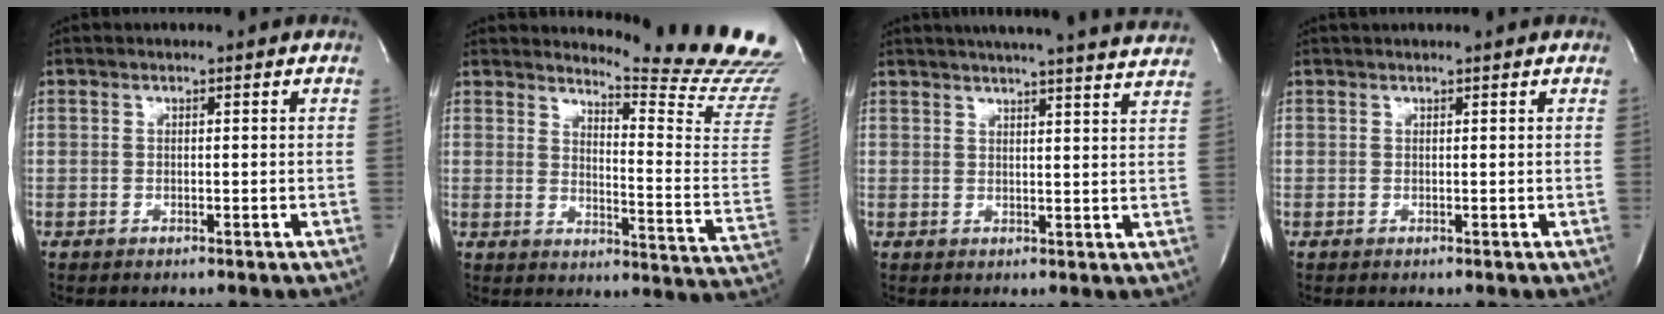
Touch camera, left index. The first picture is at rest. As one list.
[{"total": 17.8, "force": [17.2, -1.5, 4.5], "torque": [-0.073, -0.165, 0.195]}, {"total": 21.1, "force": [19.5, 0.5, 8.2], "torque": [-0.125, -0.014, 0.235]}, {"total": 3.8, "force": [3.6, 0.3, 1.4], "torque": [-0.017, 0.032, 0.039]}]